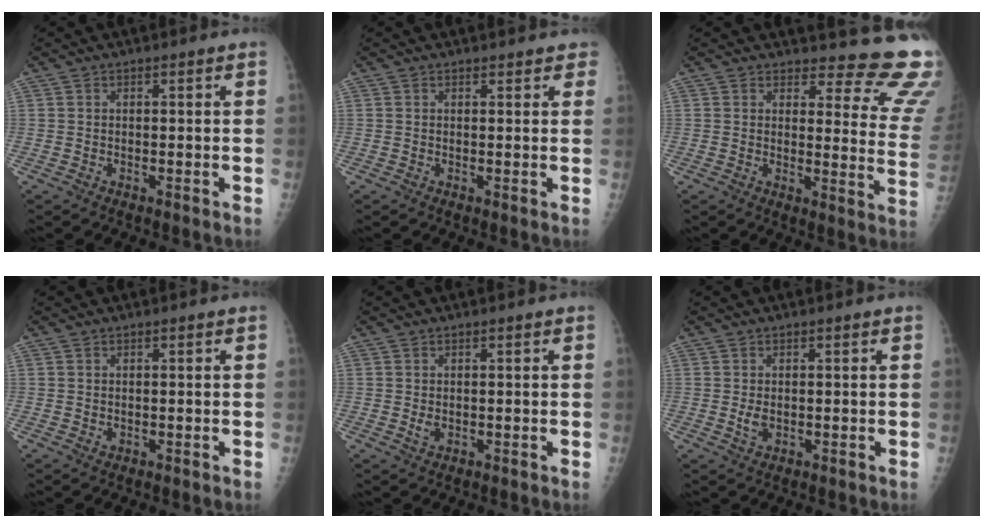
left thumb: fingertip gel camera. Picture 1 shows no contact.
{"total": 2.6, "force": [2.2, 1.1, 0.8], "torque": [0.014, -0.003, 0.015]}
{"total": 15.5, "force": [14.8, 3.3, 3.0], "torque": [0.011, -0.165, 0.136]}
{"total": 0.7, "force": [0.4, 0.3, 0.5], "torque": [-0.008, -0.002, 0.008]}
{"total": 1.4, "force": [0.4, 0.7, 1.1], "torque": [-0.020, -0.004, 0.011]}
{"total": 1.9, "force": [0.3, 1.0, 1.6], "torque": [-0.028, -0.005, 0.009]}